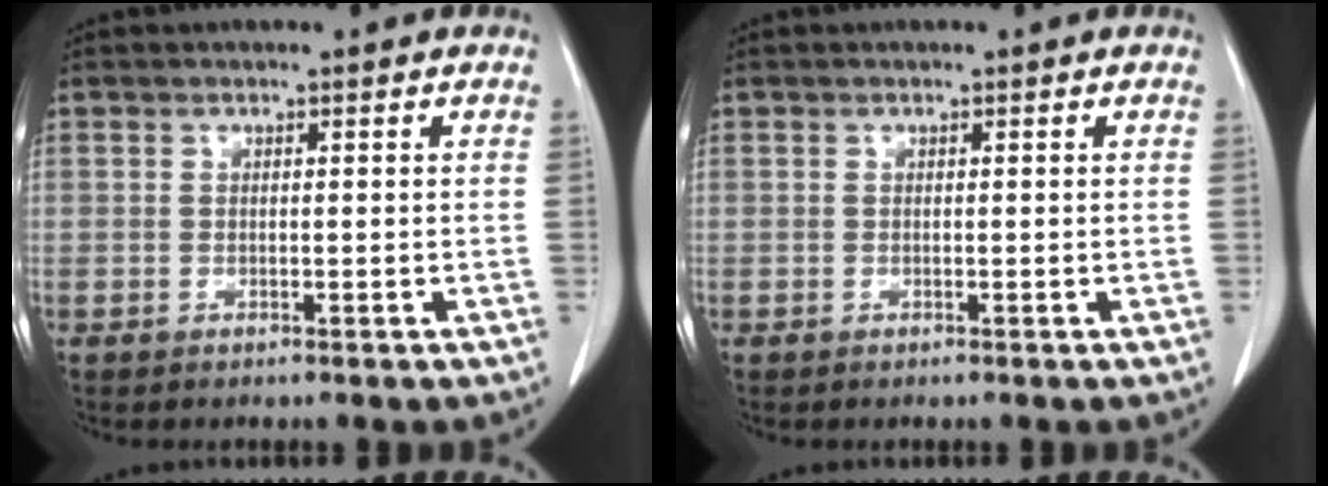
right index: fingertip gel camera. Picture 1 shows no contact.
{"total": 0.0}